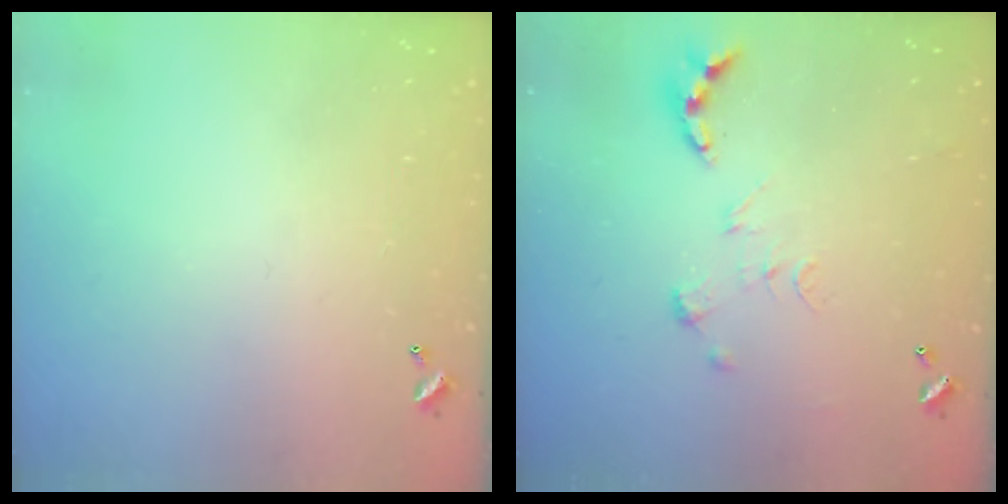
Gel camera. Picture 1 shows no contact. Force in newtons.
{"total": 0.0}